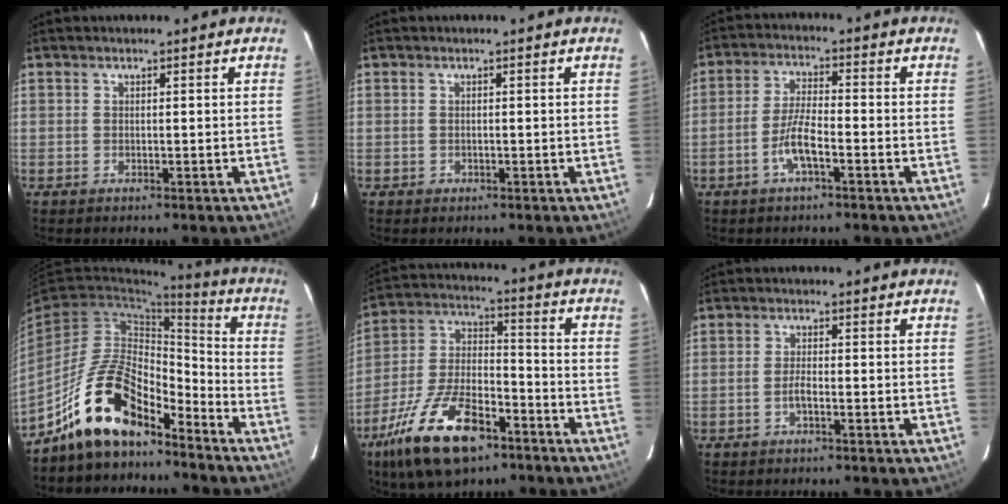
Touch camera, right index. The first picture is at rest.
{"total": 1.1, "force": [-0.5, 1.0, 0.0], "torque": [0.005, 0.001, -0.005]}
{"total": 5.8, "force": [-2.9, 1.2, 4.8], "torque": [-0.100, 0.003, -0.054]}
{"total": 15.2, "force": [-11.6, 6.0, 7.9], "torque": [-0.155, 0.026, -0.207]}
{"total": 19.9, "force": [-11.9, 8.6, 13.5], "torque": [-0.277, -0.014, -0.208]}
{"total": 1.9, "force": [-0.9, 0.5, 1.5], "torque": [-0.033, 0.001, -0.019]}